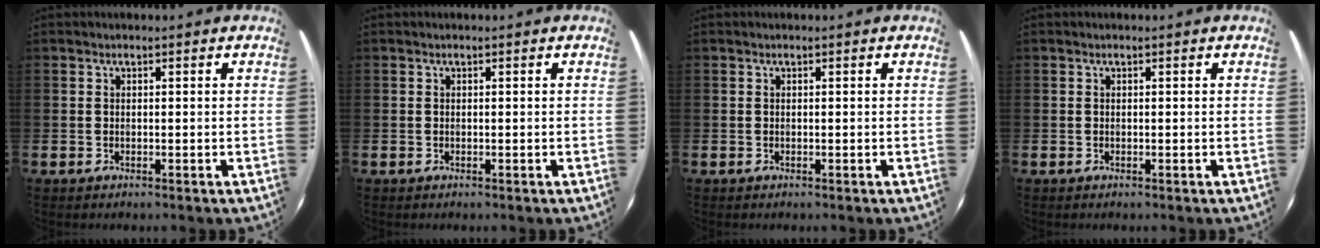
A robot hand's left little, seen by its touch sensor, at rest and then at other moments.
{"total": 0.0}
{"total": 0.0}
{"total": 0.0}